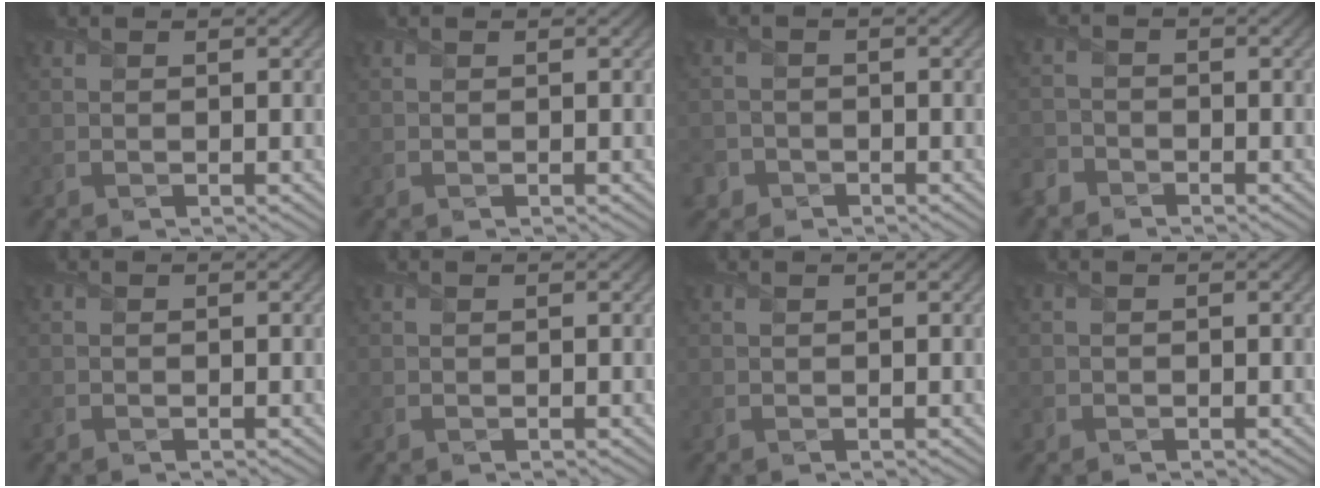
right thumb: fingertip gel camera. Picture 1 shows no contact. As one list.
[{"total": 0.0}, {"total": 2.7, "force": [-1.7, 2.0, 0.4], "torque": [-0.007, 0.001, -0.038]}, {"total": 2.6, "force": [-2.2, 1.3, 0.5], "torque": [-0.013, -0.003, -0.058]}, {"total": 0.0}, {"total": 0.0}, {"total": 0.0}, {"total": 0.6, "force": [-0.4, 0.5, 0.0], "torque": [0.000, -0.004, -0.008]}]